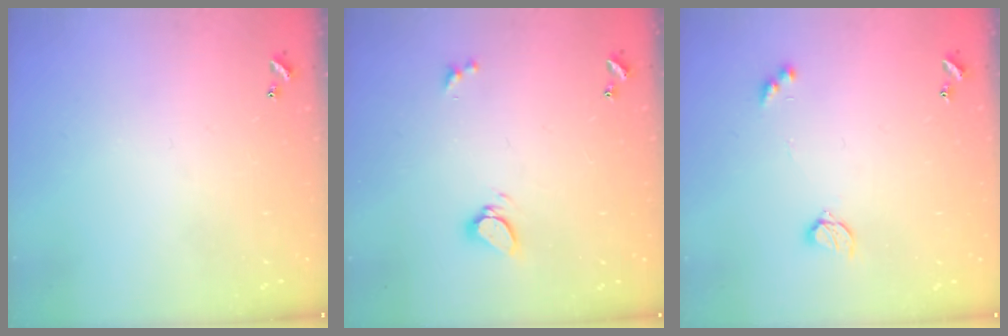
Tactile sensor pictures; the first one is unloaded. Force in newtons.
{"total": 4.4, "press": 4.4, "slide": 0.6}
{"total": 4.2, "press": 4.2, "slide": 0.4}